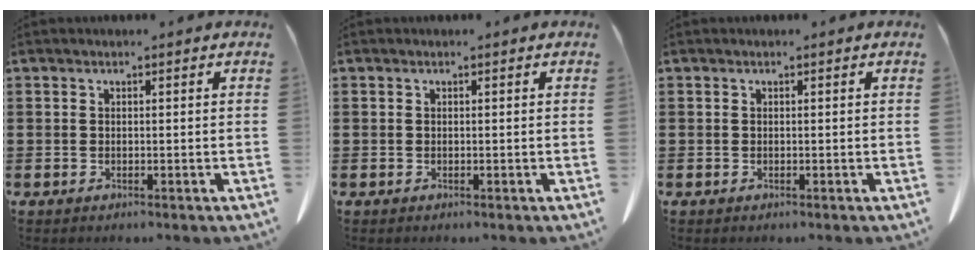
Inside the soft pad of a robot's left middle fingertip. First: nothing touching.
{"total": 0.0}
{"total": 0.0}